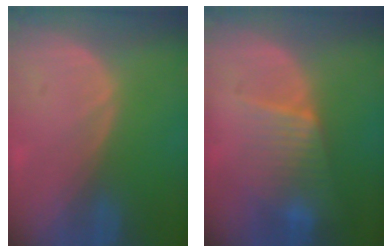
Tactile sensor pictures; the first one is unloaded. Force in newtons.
{"total": 6.4, "press": 6.3, "slide": 0.7}